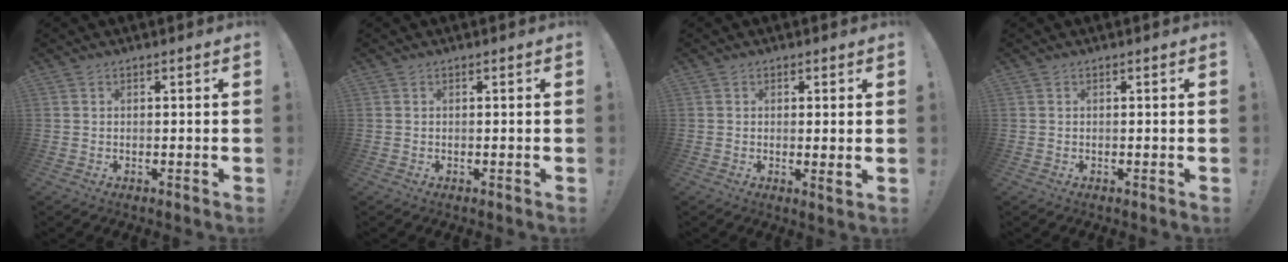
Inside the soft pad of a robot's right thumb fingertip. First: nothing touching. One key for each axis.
{"total": 0.0}
{"total": 2.3, "fx": 0.6, "fy": -0.1, "fz": 2.2, "tx": -0.025, "ty": -0.009, "tz": 0.008}
{"total": 0.0}